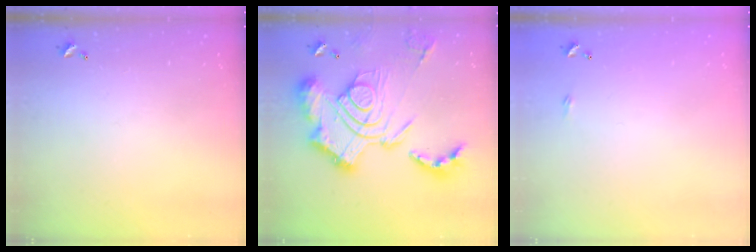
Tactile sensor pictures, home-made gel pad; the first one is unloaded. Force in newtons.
{"total": 4.2, "press": 3.4, "slide": 2.5}
{"total": 2.2, "press": 2.1, "slide": 0.4}